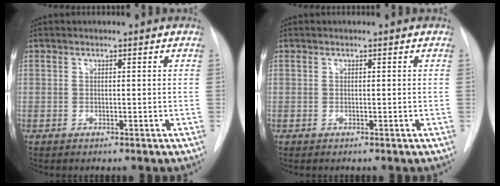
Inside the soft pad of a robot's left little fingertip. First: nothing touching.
{"total": 0.0}